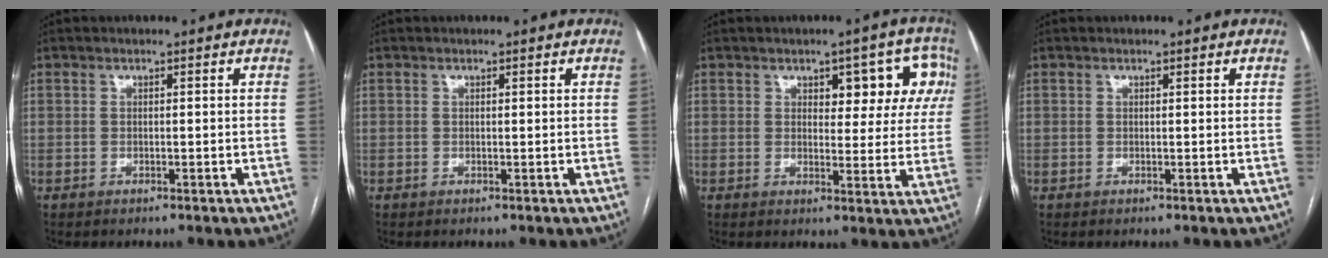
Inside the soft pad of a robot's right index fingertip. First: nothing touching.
{"total": 0.0}
{"total": 8.6, "force": [3.5, 4.2, 6.6], "torque": [-0.054, 0.024, 0.039]}
{"total": 0.0}